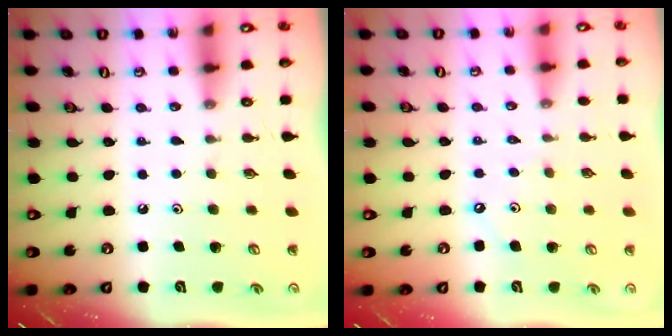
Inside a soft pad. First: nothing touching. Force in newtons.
{"total": 3.8, "press": 3.7, "slide": 0.4}